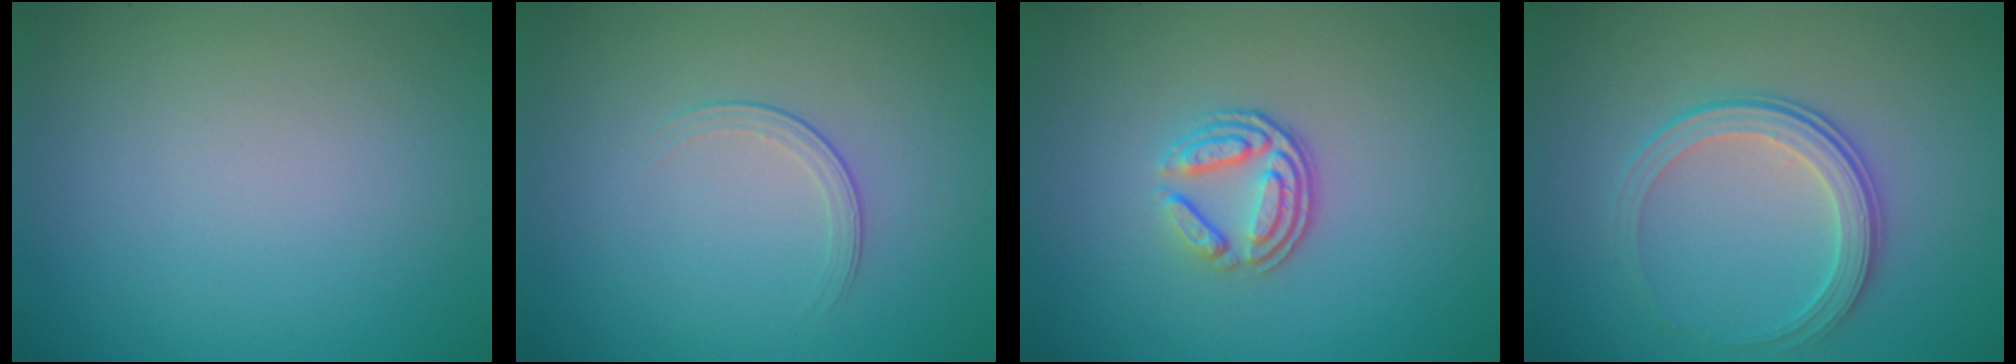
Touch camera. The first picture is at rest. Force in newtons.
{"total": 1.5, "press": 0.7, "slide": 1.4}
{"total": 3.5, "press": 2.6, "slide": 2.3}
{"total": 3.5, "press": 2.9, "slide": 1.9}